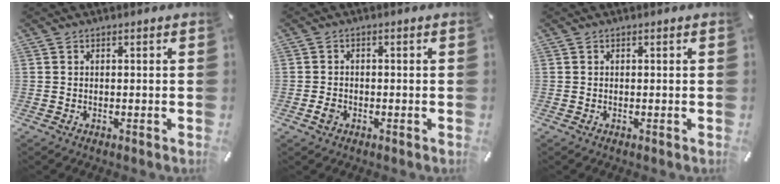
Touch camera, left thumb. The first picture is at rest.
{"total": 2.1, "force": [-0.8, 1.6, 1.1], "torque": [-0.021, 0.004, -0.015]}
{"total": 0.0}